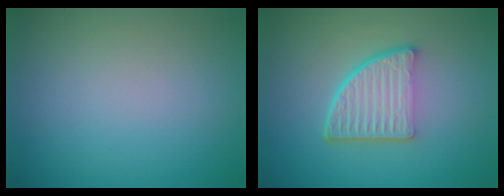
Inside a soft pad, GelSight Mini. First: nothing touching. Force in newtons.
{"total": 5.5, "press": 3.9, "slide": 3.9}